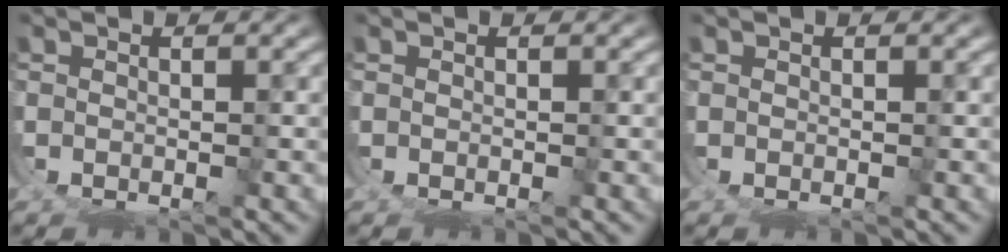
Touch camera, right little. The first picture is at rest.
{"total": 0.0}
{"total": 0.0}